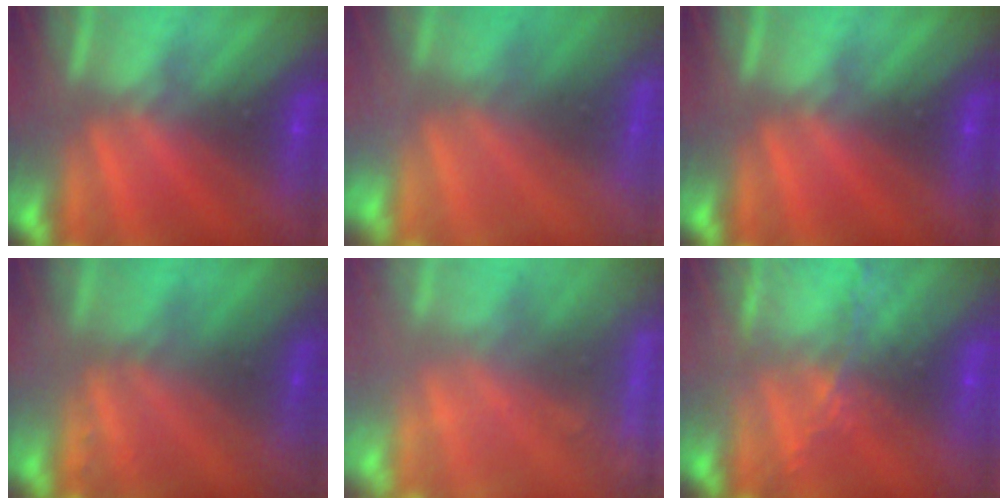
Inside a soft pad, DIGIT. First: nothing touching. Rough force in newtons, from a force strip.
{"total": 8.7}
{"total": 0.0}
{"total": 2.2}
{"total": 7.2}
{"total": 5.5}